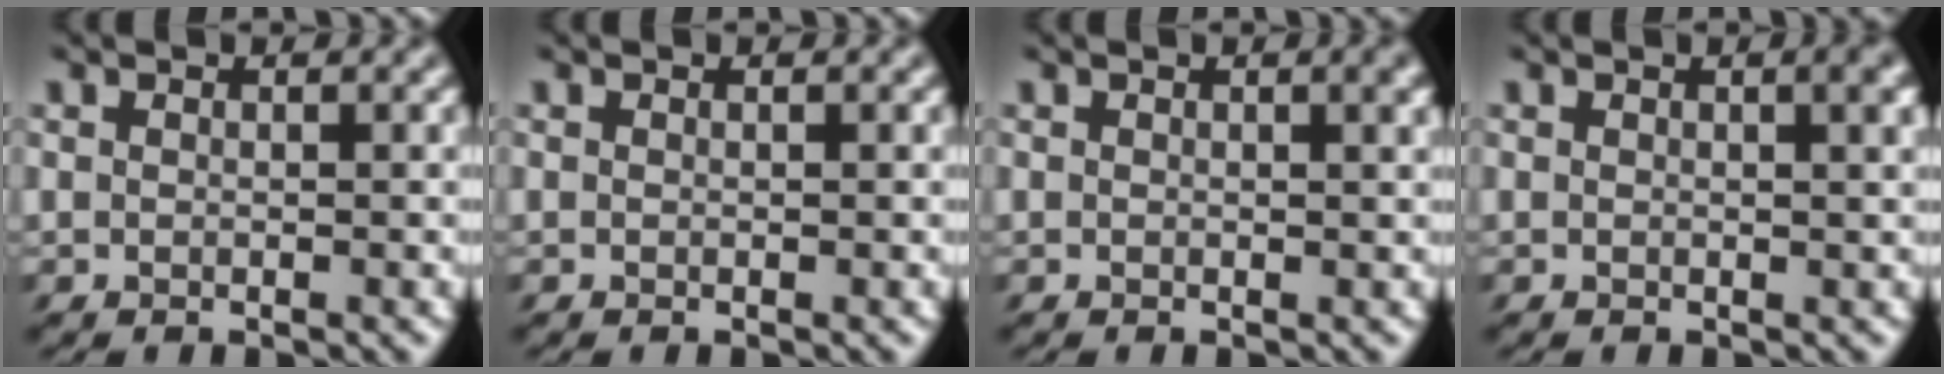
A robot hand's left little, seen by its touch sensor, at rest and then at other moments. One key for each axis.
{"total": 0.0}
{"total": 2.6, "fx": 1.1, "fy": 1.2, "fz": 2.0, "tx": -0.035, "ty": -0.001, "tz": 0.021}
{"total": 3.3, "fx": 1.3, "fy": 1.4, "fz": 2.7, "tx": -0.044, "ty": 0.000, "tz": 0.027}